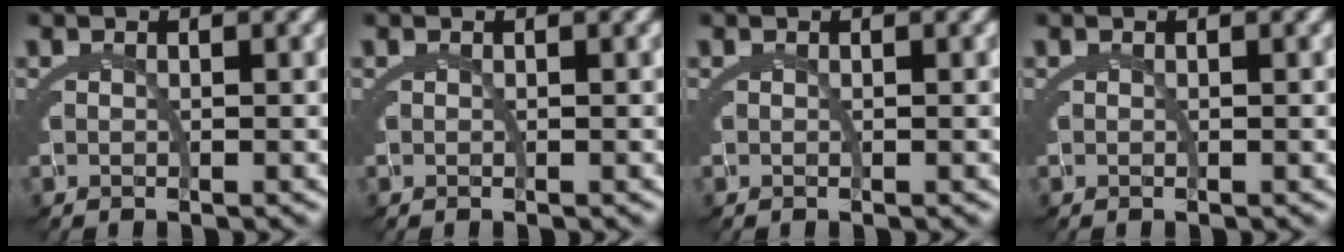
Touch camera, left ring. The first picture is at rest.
{"total": 0.0}
{"total": 0.0}
{"total": 0.0}